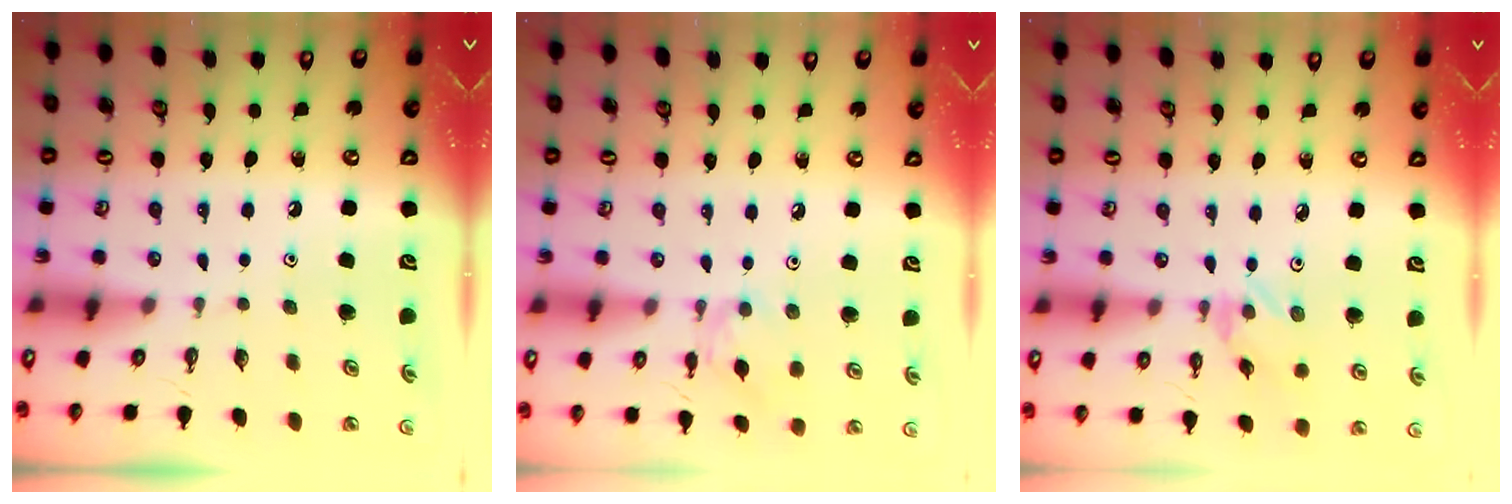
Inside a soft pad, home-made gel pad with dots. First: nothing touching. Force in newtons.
{"total": 2.9, "press": 2.9, "slide": 0.2}
{"total": 1.3, "press": 1.3, "slide": 0.1}